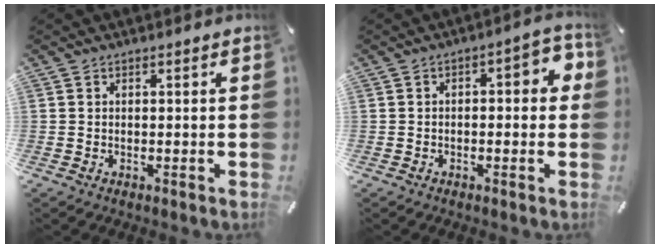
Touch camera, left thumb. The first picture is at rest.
{"total": 4.1, "force": [-1.4, 1.8, 3.5], "torque": [-0.052, 0.014, -0.028]}